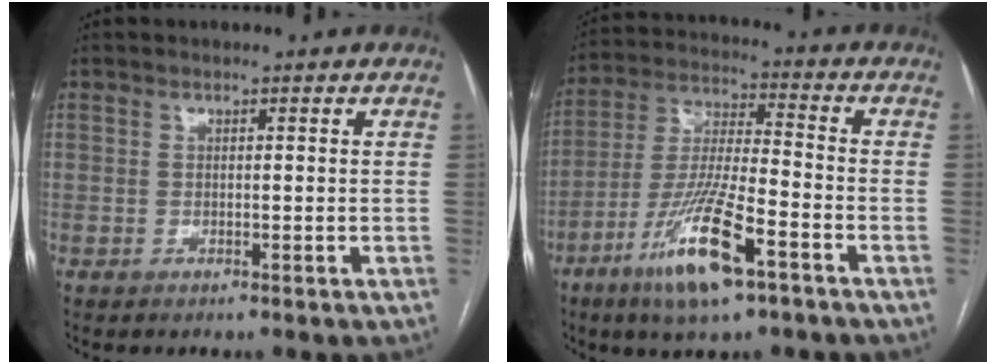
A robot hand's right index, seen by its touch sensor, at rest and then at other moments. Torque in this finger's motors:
{"motor_torque": [1.12, -1.02, 0.52, 0.21]}